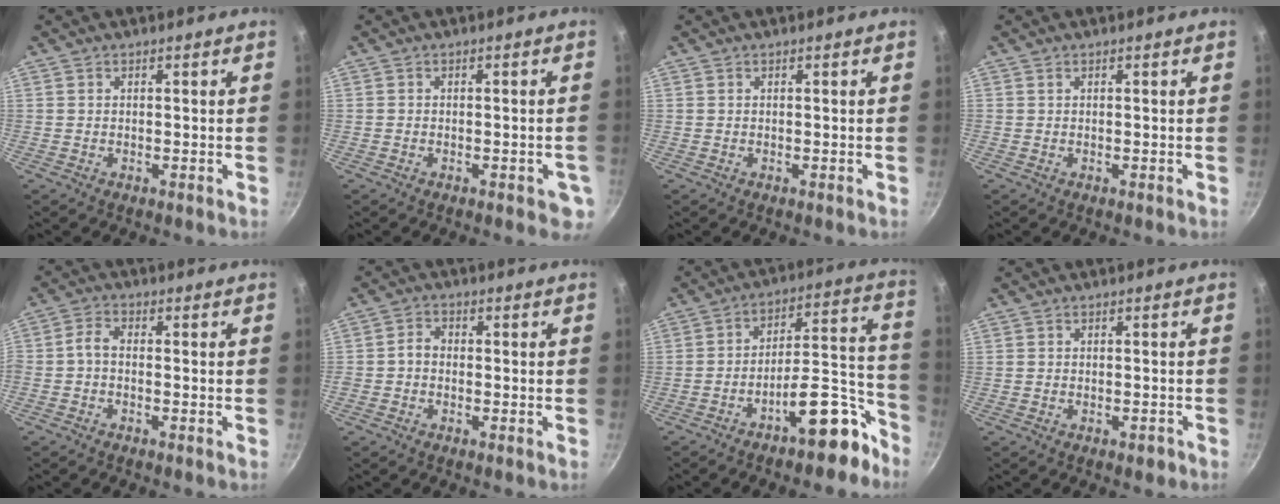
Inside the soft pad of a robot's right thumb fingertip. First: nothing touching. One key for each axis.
{"total": 4.0, "fx": -1.5, "fy": 2.0, "fz": 3.1, "tx": -0.019, "ty": 0.008, "tz": -0.016}
{"total": 0.0}
{"total": 0.0}
{"total": 3.1, "fx": -1.2, "fy": 1.3, "fz": 2.5, "tx": -0.065, "ty": 0.017, "tz": -0.033}
{"total": 2.6, "fx": -0.8, "fy": 2.1, "fz": 1.4, "tx": -0.021, "ty": 0.018, "tz": -0.023}
{"total": 15.2, "fx": -9.4, "fy": 5.8, "fz": 10.4, "tx": -0.097, "ty": 0.105, "tz": -0.141}
{"total": 1.8, "fx": -1.1, "fy": 1.0, "fz": 1.0, "tx": -0.012, "ty": 0.012, "tz": -0.009}